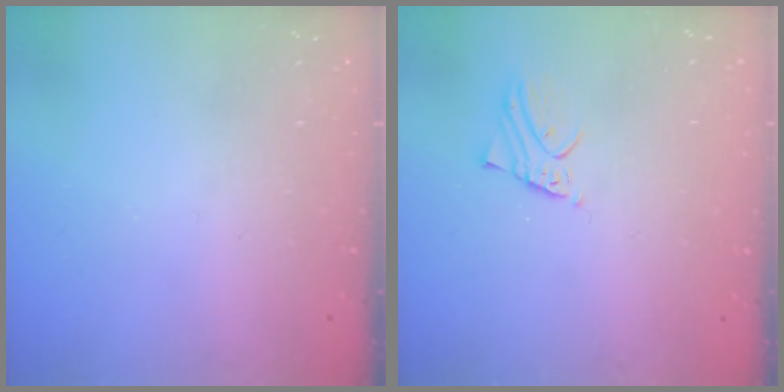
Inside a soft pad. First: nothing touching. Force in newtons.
{"total": 1.9, "press": 1.9, "slide": 0.1}